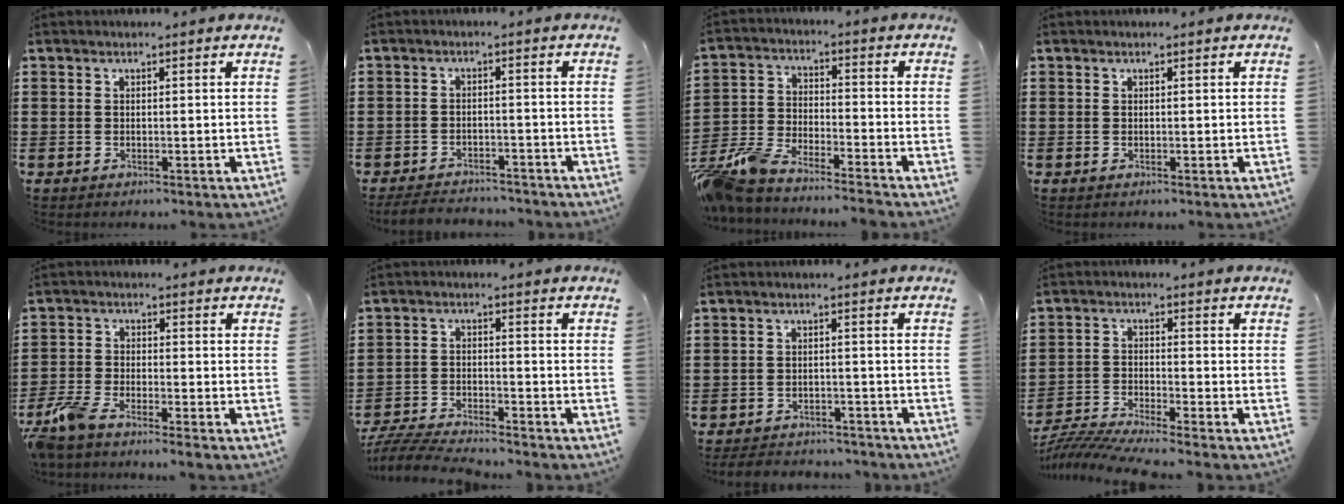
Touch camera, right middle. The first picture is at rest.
{"total": 3.4, "force": [-3.4, 0.5, 0.2], "torque": [-0.014, -0.001, -0.075]}
{"total": 7.7, "force": [-7.4, 0.8, 1.9], "torque": [-0.062, 0.000, -0.152]}
{"total": 0.0}
{"total": 5.0, "force": [-4.3, 0.7, 2.4], "torque": [-0.083, -0.014, -0.092]}
{"total": 5.8, "force": [-5.6, 0.3, 1.2], "torque": [-0.037, -0.002, -0.116]}
{"total": 3.4, "force": [-3.3, 0.6, -0.1], "torque": [-0.010, -0.002, -0.074]}
{"total": 5.5, "force": [-5.3, -0.2, 1.4], "torque": [-0.042, -0.016, -0.111]}